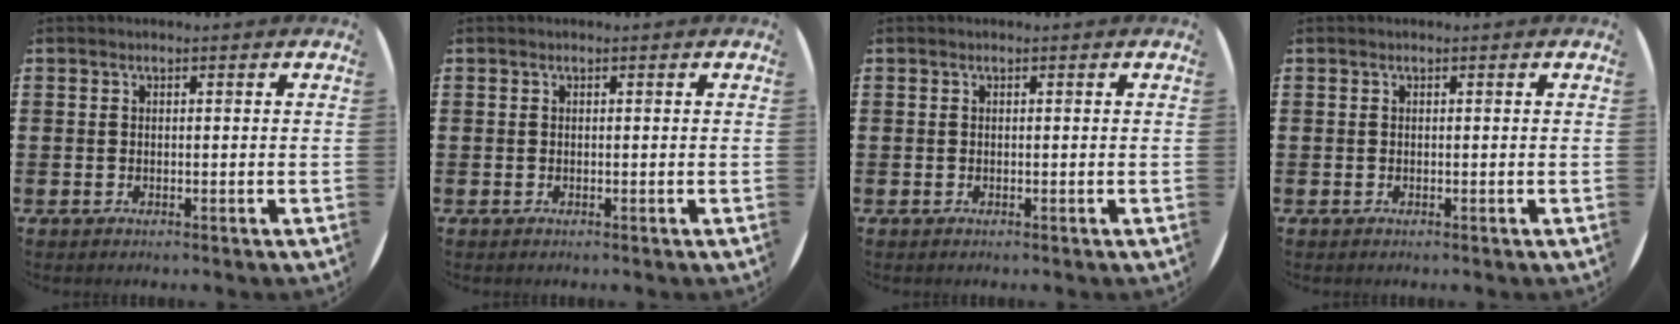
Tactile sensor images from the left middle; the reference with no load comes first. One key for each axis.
{"total": 0.0}
{"total": 0.0}
{"total": 0.0}